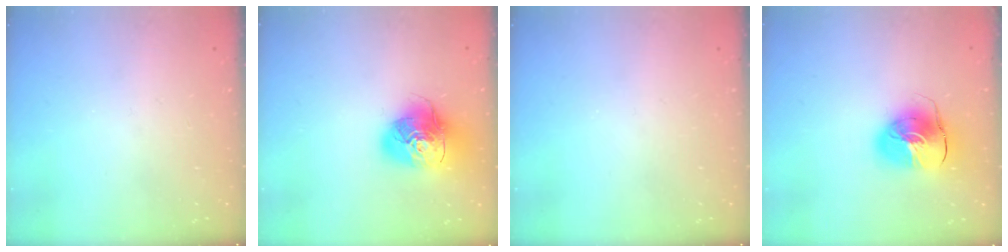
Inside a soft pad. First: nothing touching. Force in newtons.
{"total": 15.9, "press": 15.8, "slide": 2.3}
{"total": 0.0}
{"total": 11.9, "press": 11.7, "slide": 1.8}